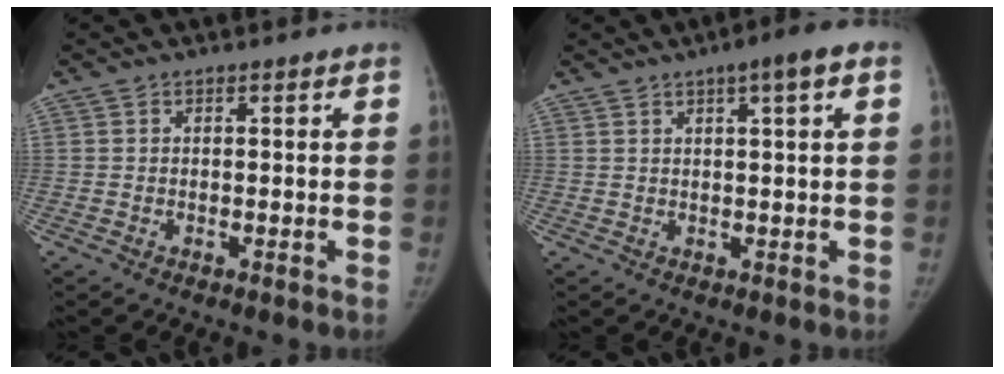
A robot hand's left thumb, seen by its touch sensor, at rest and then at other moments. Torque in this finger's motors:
{"motor_torque": [0.03, 0.08, 0.40, -0.39, 0.11]}